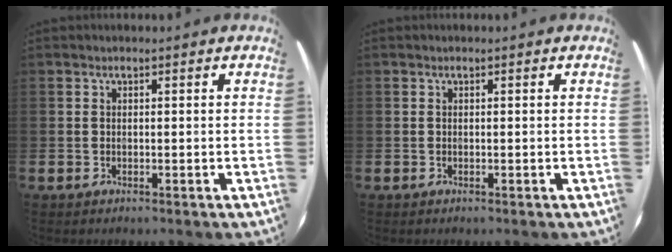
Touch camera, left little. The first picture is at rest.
{"total": 0.0}